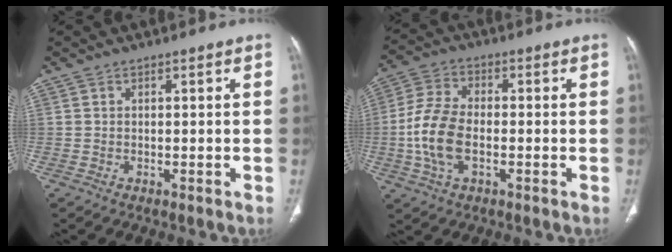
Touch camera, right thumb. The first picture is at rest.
{"total": 10.6, "force": [-1.9, 6.0, 8.6], "torque": [-0.183, 0.014, -0.040]}